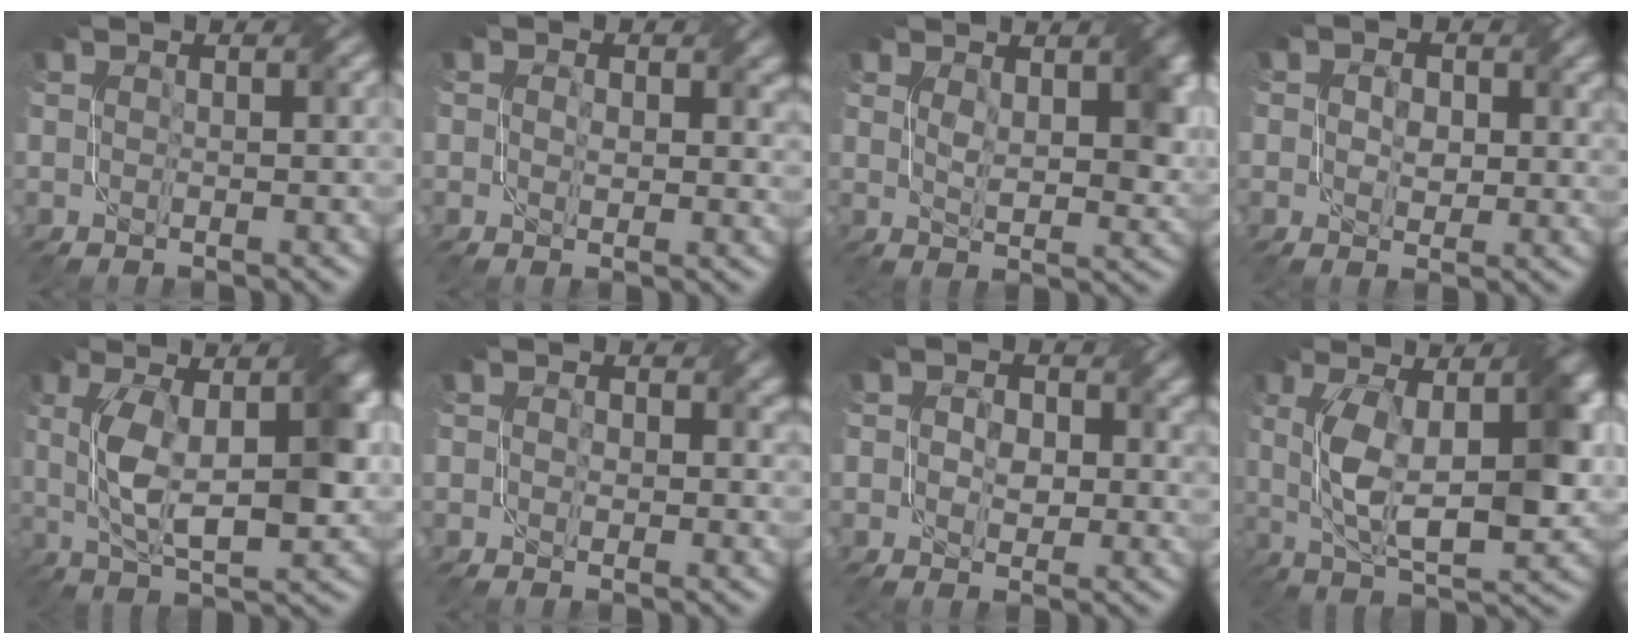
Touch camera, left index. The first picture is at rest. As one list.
[{"total": 3.0, "force": [0.7, 2.1, 2.1], "torque": [-0.029, -0.004, 0.009]}, {"total": 5.6, "force": [1.9, 2.5, 4.7], "torque": [-0.075, -0.004, 0.038]}, {"total": 3.0, "force": [0.4, 2.2, 2.0], "torque": [-0.035, -0.004, 0.006]}, {"total": 9.3, "force": [0.7, 3.7, 8.5], "torque": [-0.156, 0.002, 0.013]}, {"total": 2.5, "force": [0.6, 1.9, 1.6], "torque": [-0.020, 0.000, 0.005]}, {"total": 3.6, "force": [0.5, 2.7, 2.3], "torque": [-0.040, -0.005, 0.003]}, {"total": 10.3, "force": [0.8, 4.1, 9.4], "torque": [-0.167, 0.000, 0.016]}]